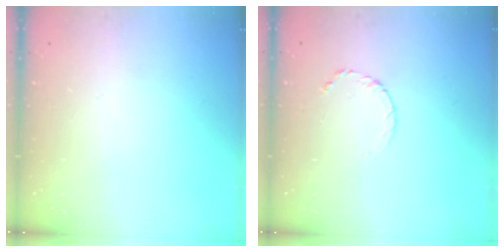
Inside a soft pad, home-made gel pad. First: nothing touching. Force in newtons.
{"total": 3.3, "press": 3.3, "slide": 0.3}